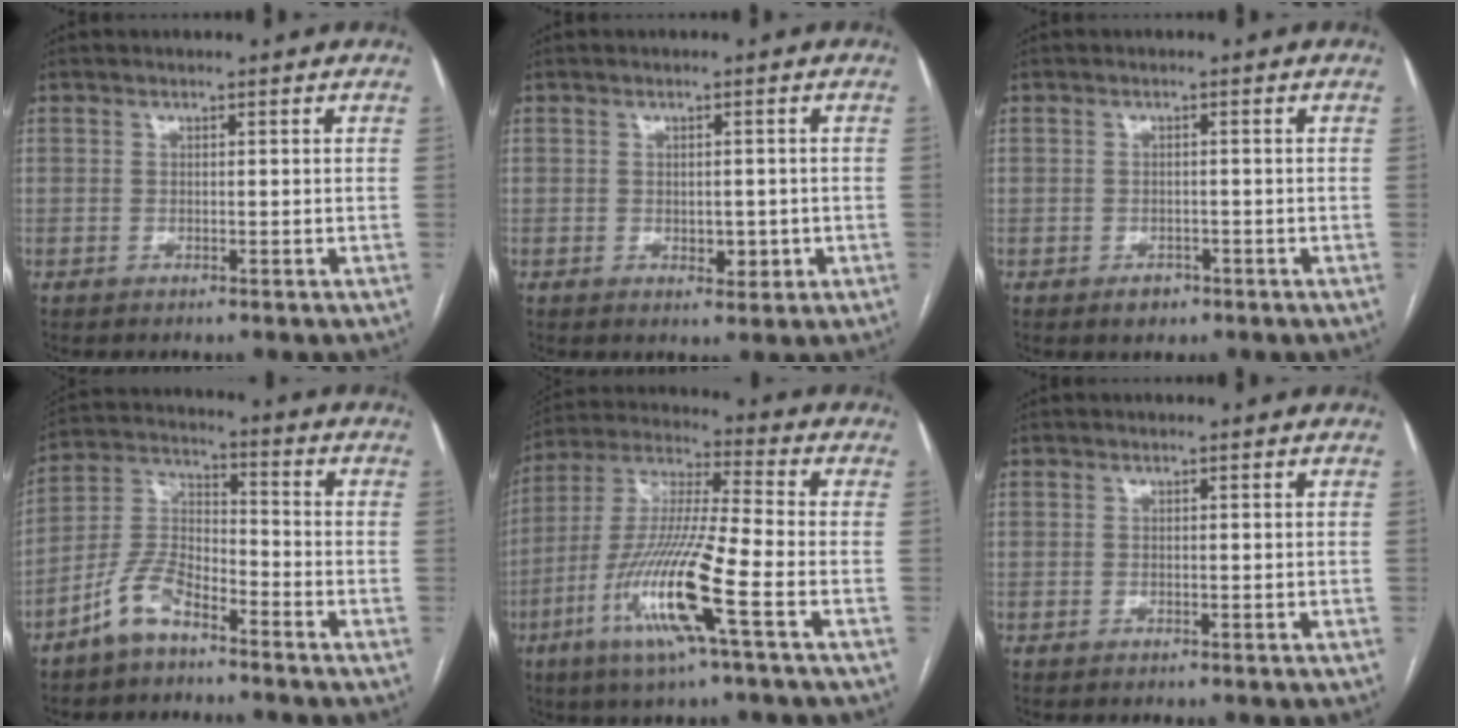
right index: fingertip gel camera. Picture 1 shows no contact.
{"total": 2.9, "force": [-0.6, 1.8, 2.2], "torque": [-0.026, 0.000, 0.002]}
{"total": 2.1, "force": [-1.2, 1.5, 0.8], "torque": [-0.010, 0.002, -0.013]}
{"total": 8.2, "force": [-5.8, 3.0, 4.9], "torque": [-0.113, 0.008, -0.118]}
{"total": 15.8, "force": [-6.1, 0.1, 14.6], "torque": [-0.299, -0.016, -0.121]}
{"total": 0.0}